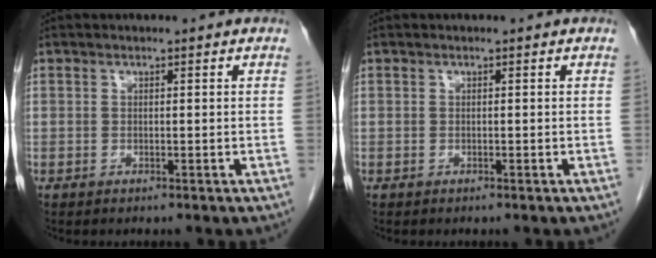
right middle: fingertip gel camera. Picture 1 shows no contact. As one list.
[{"total": 0.0}]